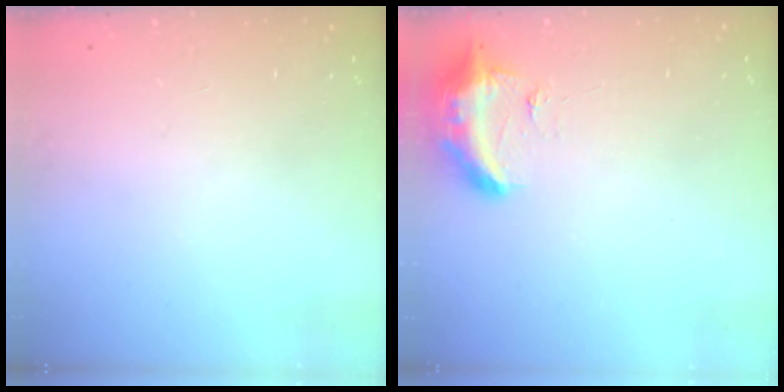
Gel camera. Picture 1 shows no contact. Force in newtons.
{"total": 9.6, "press": 9.4, "slide": 1.9}